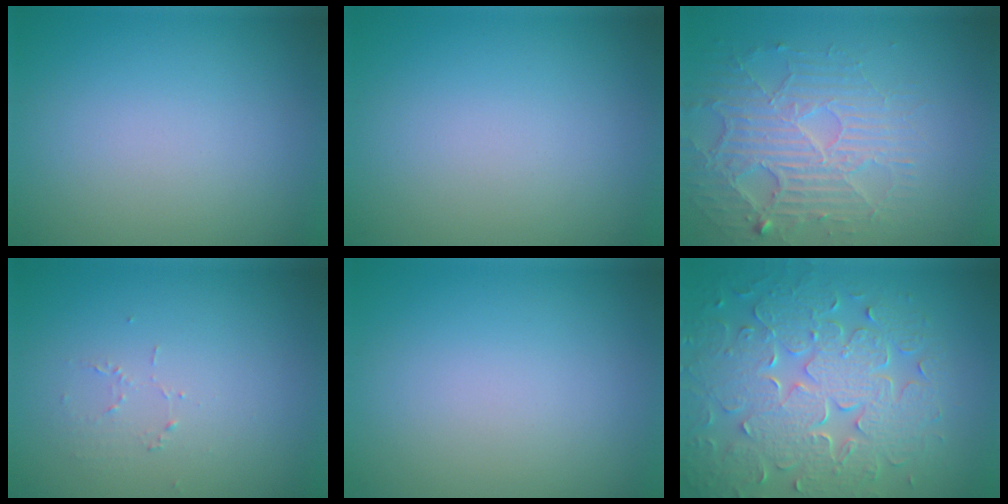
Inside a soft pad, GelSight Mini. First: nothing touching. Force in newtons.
{"total": 0.0}
{"total": 4.6, "press": 4.0, "slide": 2.2}
{"total": 0.7, "press": 0.4, "slide": 0.6}
{"total": 0.0}
{"total": 8.7, "press": 6.3, "slide": 6.0}